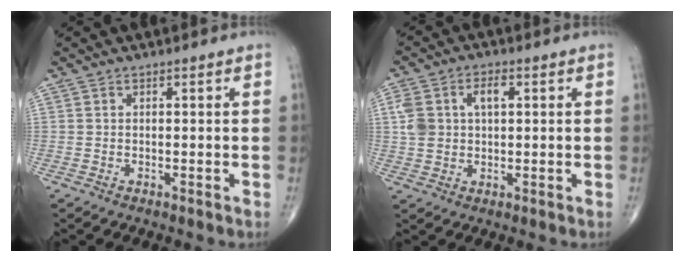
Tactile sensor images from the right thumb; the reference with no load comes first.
{"total": 7.8, "force": [1.9, 4.9, 5.8], "torque": [-0.109, 0.013, 0.038]}